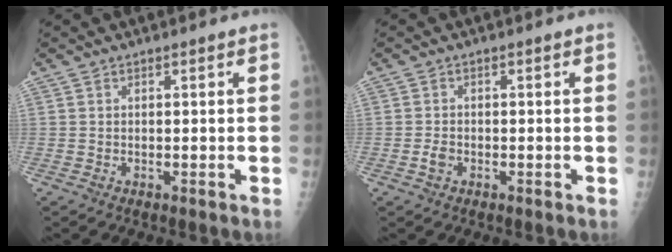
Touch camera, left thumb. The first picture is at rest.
{"total": 1.8, "force": [-0.7, 1.2, 1.0], "torque": [-0.021, 0.003, -0.015]}